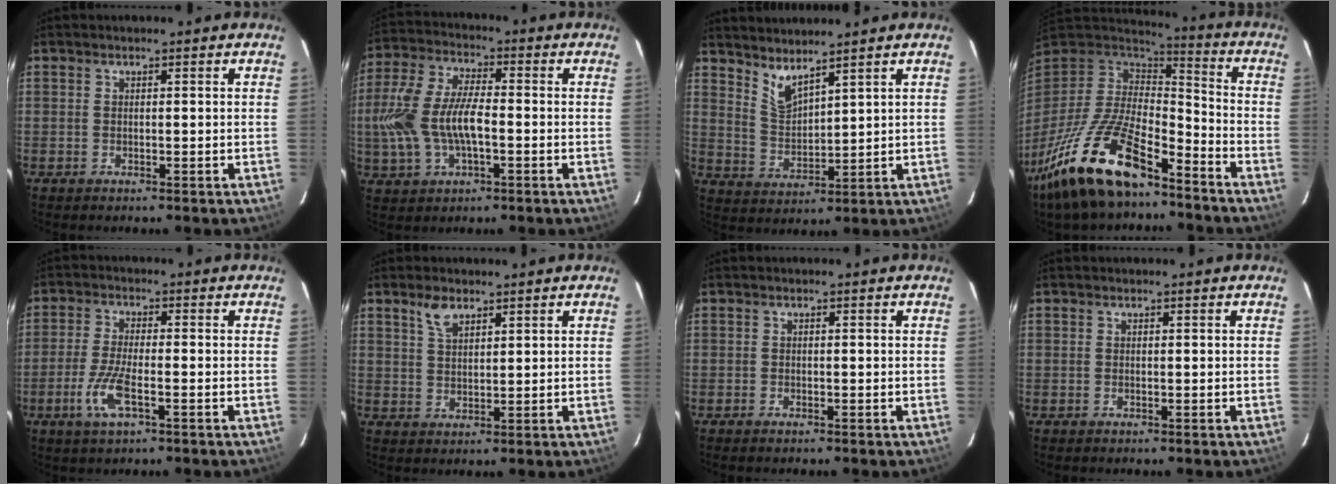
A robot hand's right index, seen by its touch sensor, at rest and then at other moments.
{"total": 13.7, "force": [-2.0, 6.5, 11.9], "torque": [-0.262, 0.008, -0.038]}
{"total": 5.4, "force": [4.6, 0.9, 2.7], "torque": [-0.051, -0.008, 0.095]}
{"total": 23.1, "force": [-15.9, 8.0, 14.7], "torque": [-0.298, -0.036, -0.284]}
{"total": 7.2, "force": [-3.1, 2.0, 6.2], "torque": [-0.137, -0.006, -0.061]}
{"total": 3.9, "force": [2.7, 1.8, 2.2], "torque": [-0.040, 0.006, 0.052]}
{"total": 0.7, "force": [-0.6, 0.1, 0.2], "torque": [-0.006, -0.002, -0.013]}
{"total": 0.0}